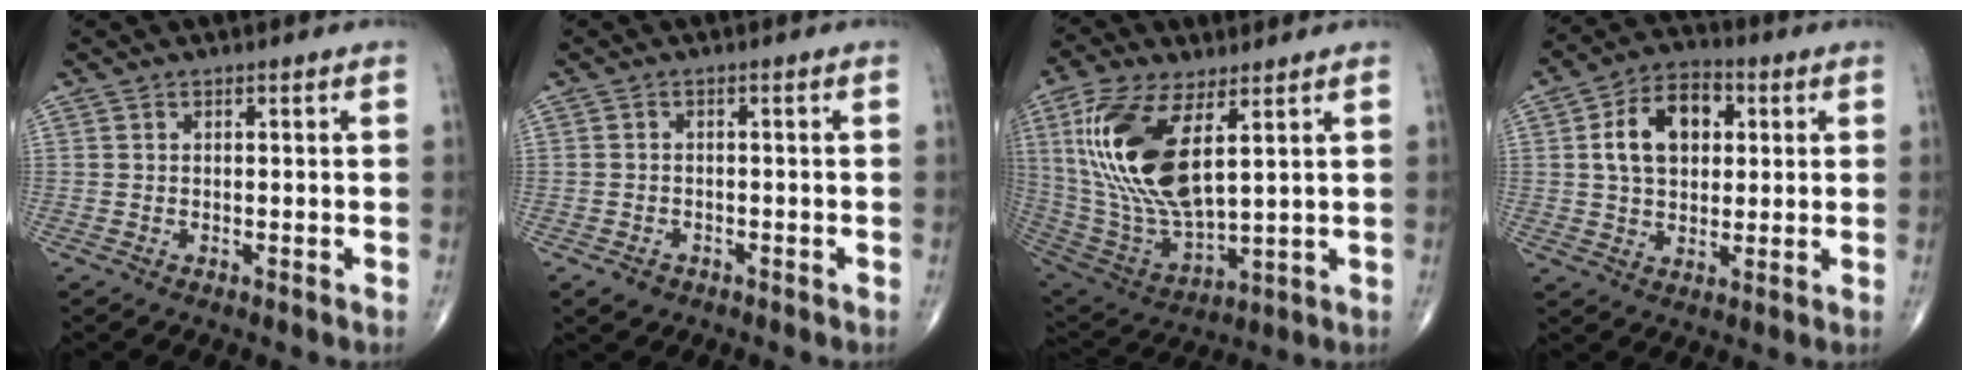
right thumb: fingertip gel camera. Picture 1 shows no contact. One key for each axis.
{"total": 2.5, "fx": -1.4, "fy": 1.8, "fz": 0.8, "tx": -0.011, "ty": 0.004, "tz": -0.018}
{"total": 20.6, "fx": 6.3, "fy": 8.9, "fz": 17.5, "tx": -0.367, "ty": -0.028, "tz": 0.129}
{"total": 12.0, "fx": 2.6, "fy": 7.9, "fz": 8.6, "tx": -0.125, "ty": 0.010, "tz": 0.038}